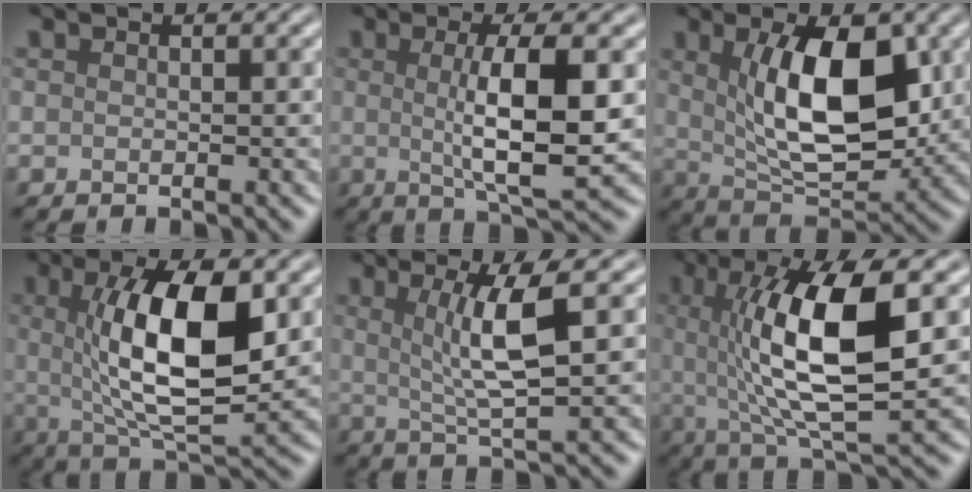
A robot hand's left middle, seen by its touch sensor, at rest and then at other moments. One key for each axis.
{"total": 7.2, "fx": 0.3, "fy": 1.6, "fz": 7.0, "tx": -0.111, "ty": -0.004, "tz": 0.006}
{"total": 9.3, "fx": 1.9, "fy": 4.1, "fz": 8.1, "tx": -0.136, "ty": -0.009, "tz": 0.036}
{"total": 10.3, "fx": 1.5, "fy": 3.4, "fz": 9.6, "tx": -0.153, "ty": -0.003, "tz": 0.028}
{"total": 5.6, "fx": 1.3, "fy": 1.0, "fz": 5.4, "tx": -0.096, "ty": 0.001, "tz": 0.029}
{"total": 10.9, "fx": 1.3, "fy": 3.1, "fz": 10.4, "tx": -0.170, "ty": 0.004, "tz": 0.026}